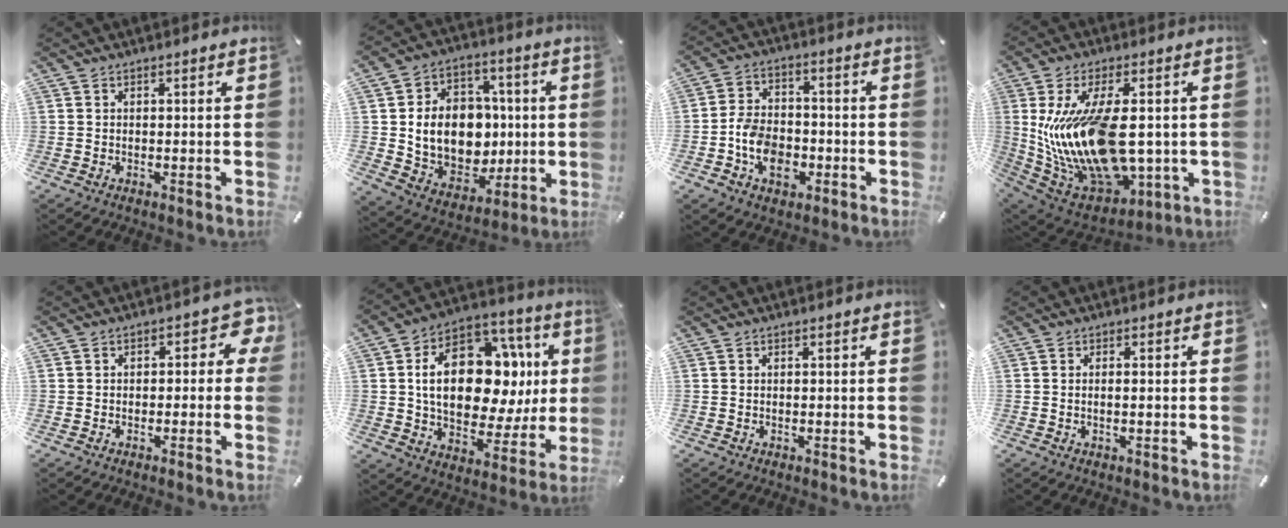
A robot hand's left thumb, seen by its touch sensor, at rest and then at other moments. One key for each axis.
{"total": 15.0, "fx": 0.9, "fy": 12.6, "fz": 8.2, "tx": -0.162, "ty": -0.010, "tz": 0.032}
{"total": 9.8, "fx": -3.3, "fy": 7.5, "fz": 5.4, "tx": -0.120, "ty": 0.023, "tz": -0.057}
{"total": 21.7, "fx": 1.8, "fy": 11.3, "fz": 18.4, "tx": -0.398, "ty": -0.025, "tz": 0.038}
{"total": 5.3, "fx": 0.2, "fy": 3.3, "fz": 4.2, "tx": -0.048, "ty": 0.004, "tz": -0.003}
{"total": 24.4, "fx": 4.1, "fy": 14.9, "fz": 18.8, "tx": -0.311, "ty": -0.018, "tz": 0.076}
{"total": 0.0}
{"total": 1.3, "fx": -0.1, "fy": -0.1, "fz": 1.3, "tx": -0.024, "ty": -0.006, "tz": 0.000}